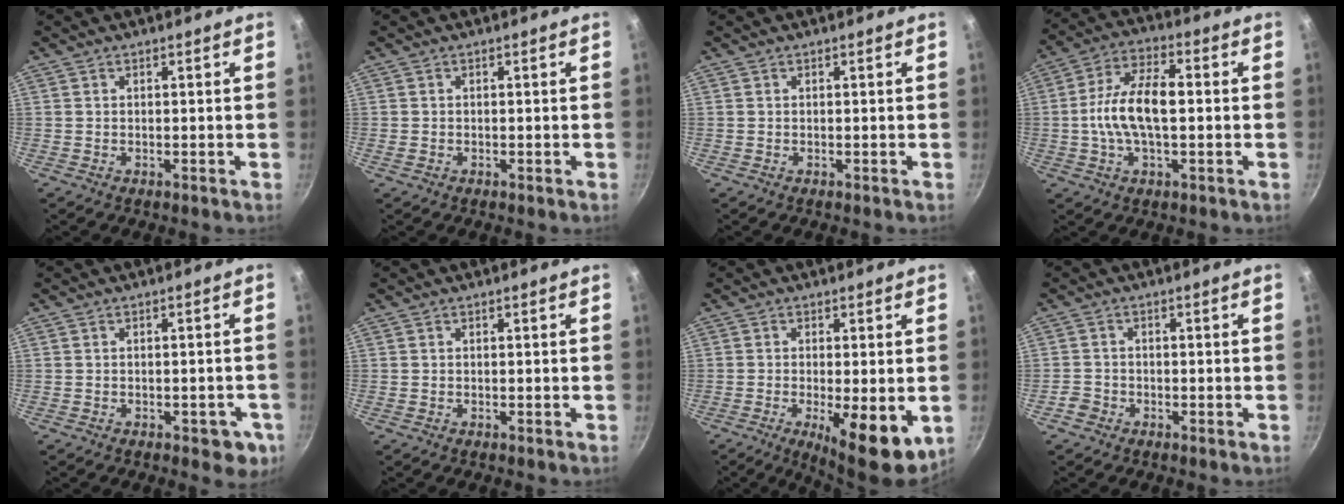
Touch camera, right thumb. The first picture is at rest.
{"total": 0.8, "force": [-0.3, 0.6, 0.4], "torque": [-0.010, 0.000, -0.004]}
{"total": 0.0}
{"total": 12.1, "force": [-0.3, 5.6, 10.7], "torque": [-0.210, 0.026, -0.011]}
{"total": 4.3, "force": [-2.1, 2.1, 3.1], "torque": [-0.017, 0.010, -0.022]}
{"total": 0.0}
{"total": 12.3, "force": [-3.6, 3.8, 11.2], "torque": [-0.156, -0.022, -0.044]}
{"total": 1.9, "force": [-1.2, 1.4, 0.3], "torque": [0.000, 0.006, -0.030]}